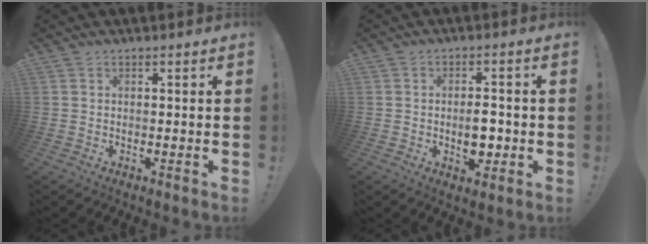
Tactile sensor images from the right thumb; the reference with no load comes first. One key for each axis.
{"total": 6.7, "fx": -1.2, "fy": 3.8, "fz": 5.4, "tx": -0.074, "ty": 0.002, "tz": -0.022}